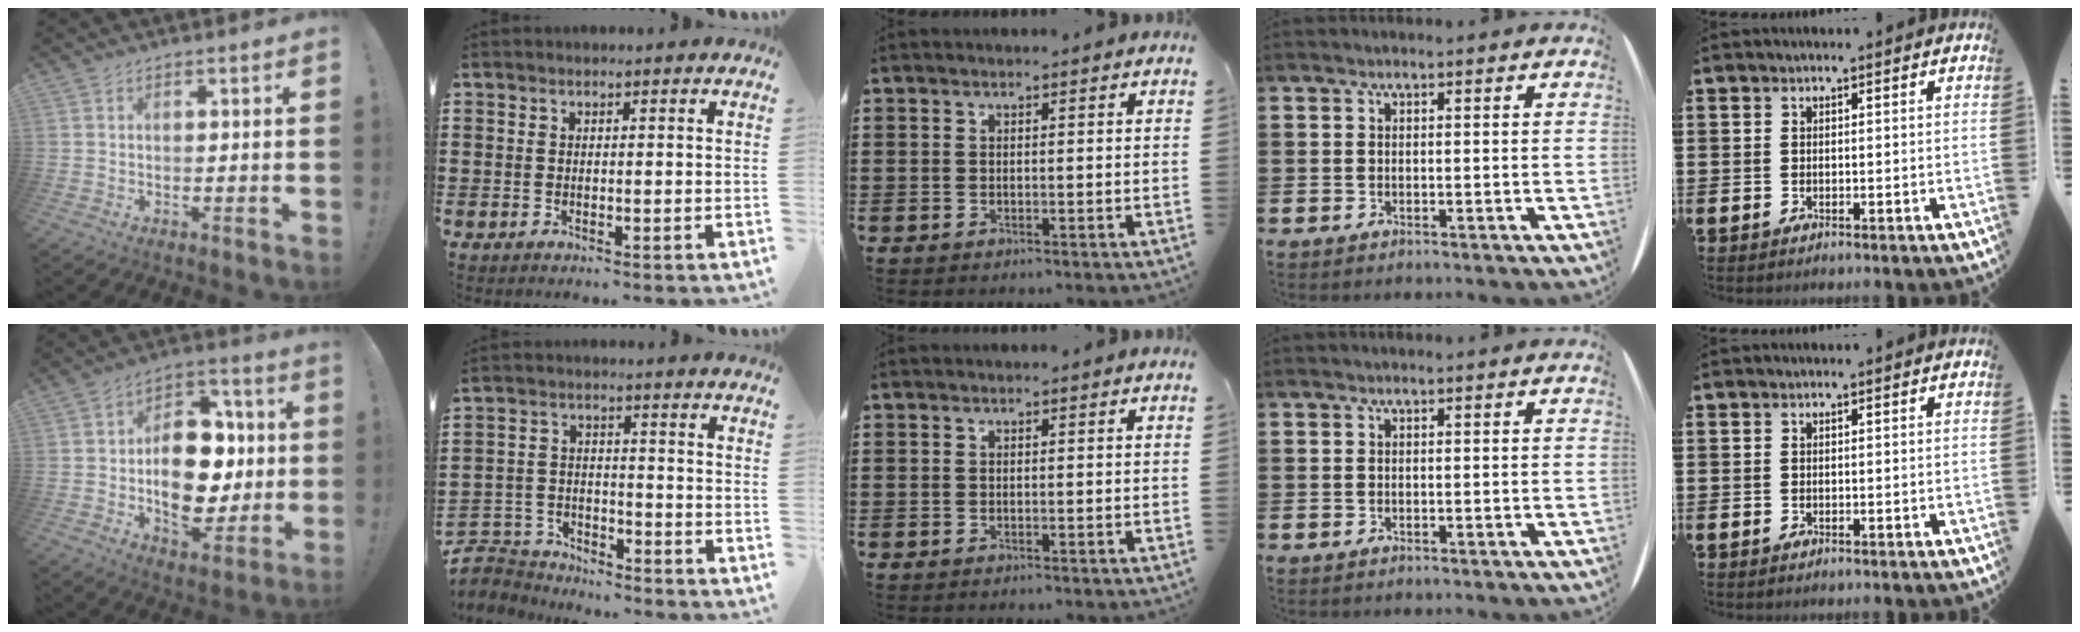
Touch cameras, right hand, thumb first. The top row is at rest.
{"thumb": {"total": 18.1, "force": [-1.1, 12.5, 13.0], "torque": [-0.176, 0.004, -0.013]}, "index": {"total": 5.3, "force": [-5.1, 1.3, 0.0], "torque": [-0.017, 0.008, -0.110]}}